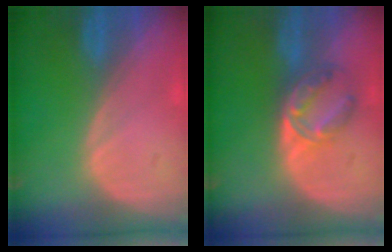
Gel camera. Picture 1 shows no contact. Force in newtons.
{"total": 6.0, "press": 5.6, "slide": 2.2}